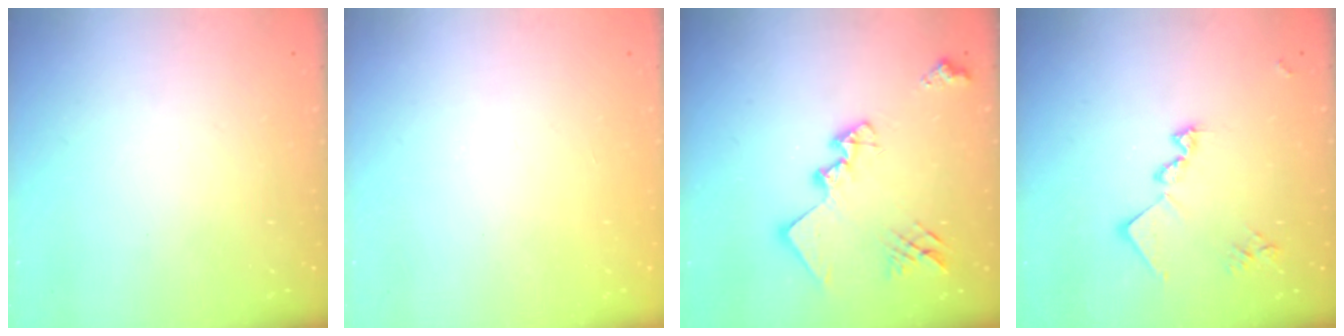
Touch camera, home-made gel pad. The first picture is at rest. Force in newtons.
{"total": 1.1, "press": 1.0, "slide": 0.4}
{"total": 17.0, "press": 17.0, "slide": 1.1}
{"total": 13.0, "press": 13.0, "slide": 0.3}